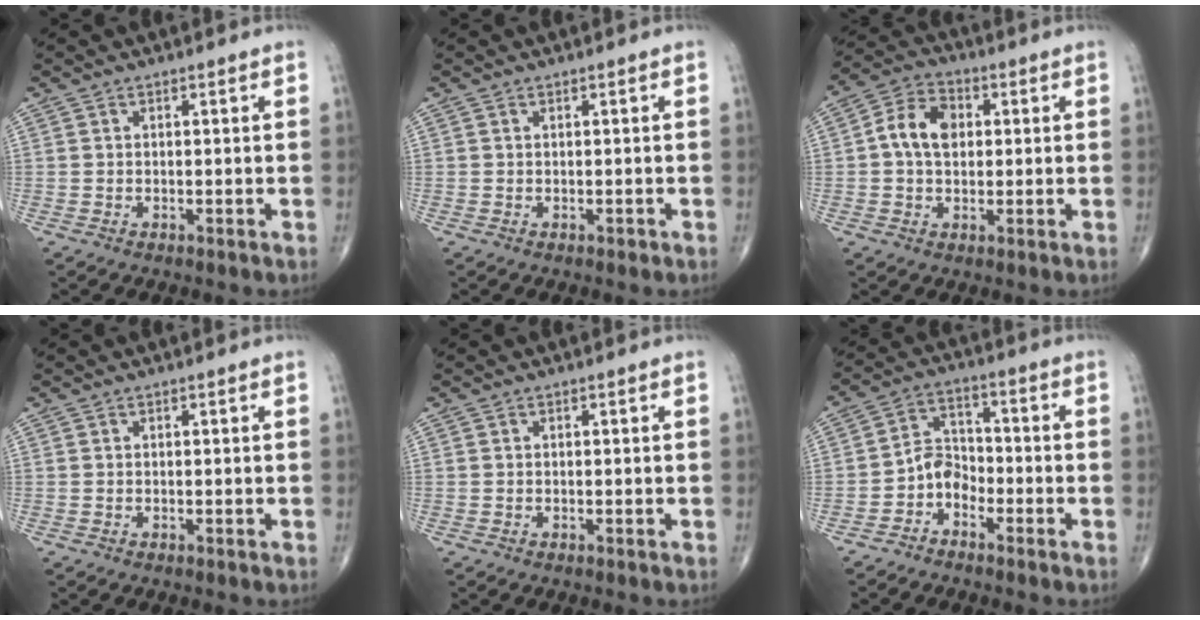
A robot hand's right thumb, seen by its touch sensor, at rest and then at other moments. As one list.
[{"total": 0.6, "force": [-0.2, 0.4, 0.4], "torque": [-0.003, 0.000, -0.003]}, {"total": 8.7, "force": [0.9, 6.2, 6.0], "torque": [-0.096, 0.020, 0.008]}, {"total": 0.0}, {"total": 0.0}, {"total": 5.4, "force": [-3.0, 3.9, 2.3], "torque": [-0.020, 0.034, -0.068]}]